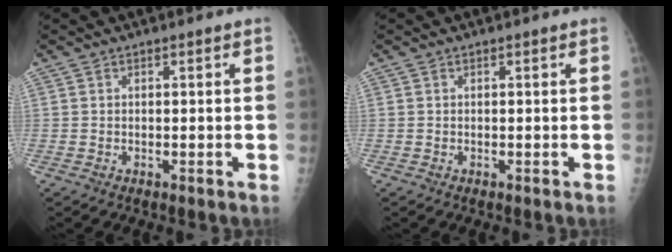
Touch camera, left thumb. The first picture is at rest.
{"total": 0.0}